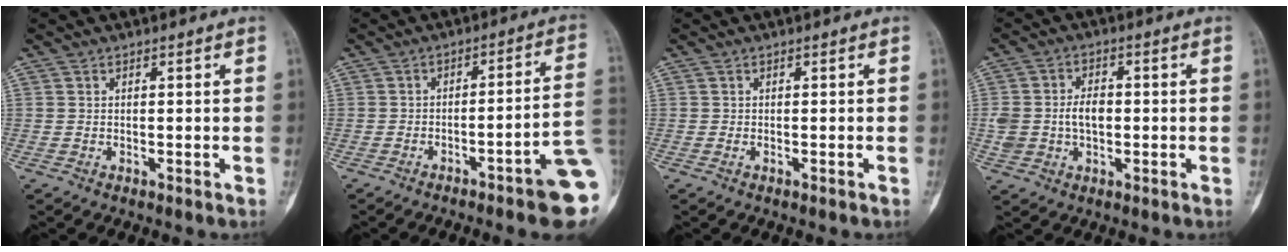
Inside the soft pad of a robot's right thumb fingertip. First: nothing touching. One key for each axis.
{"total": 11.7, "fx": -4.6, "fy": 1.0, "fz": 10.7, "tx": -0.115, "ty": 0.033, "tz": -0.063}
{"total": 0.0}
{"total": 7.0, "fx": -0.2, "fy": 4.7, "fz": 5.1, "tx": -0.092, "ty": 0.014, "tz": 0.001}